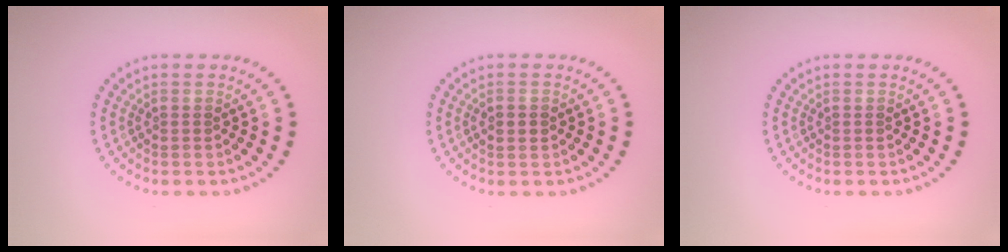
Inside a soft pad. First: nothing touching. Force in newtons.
{"total": 1.8, "press": 1.8, "slide": 0.2}
{"total": 0.0}